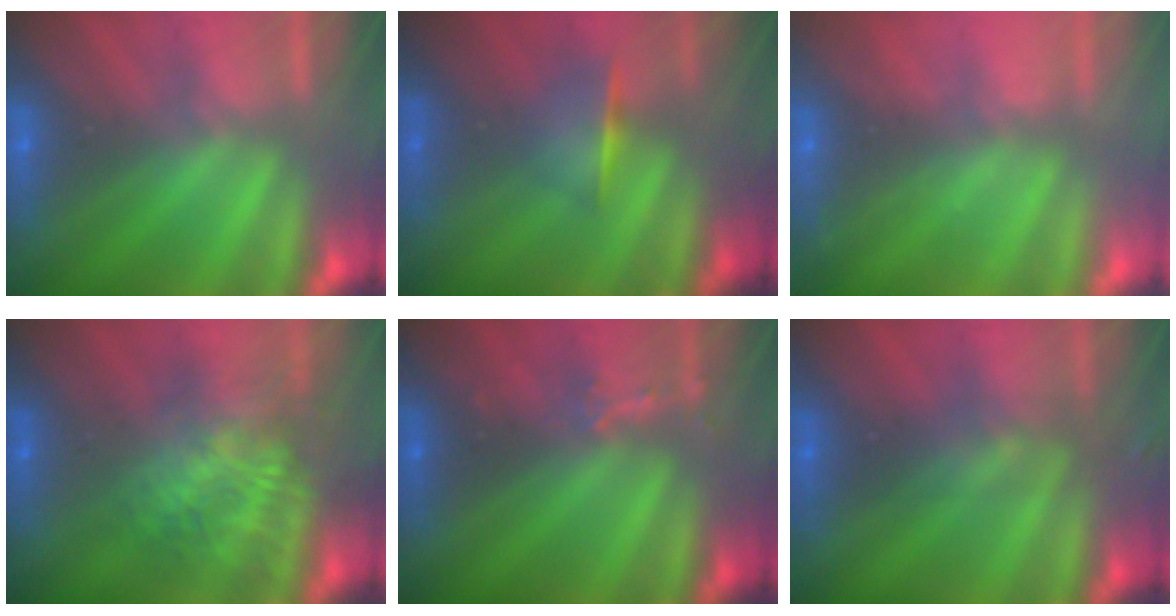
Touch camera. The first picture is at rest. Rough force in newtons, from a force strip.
{"total": 1.2}
{"total": 2.1}
{"total": 7.4}
{"total": 2.6}
{"total": 2.8}